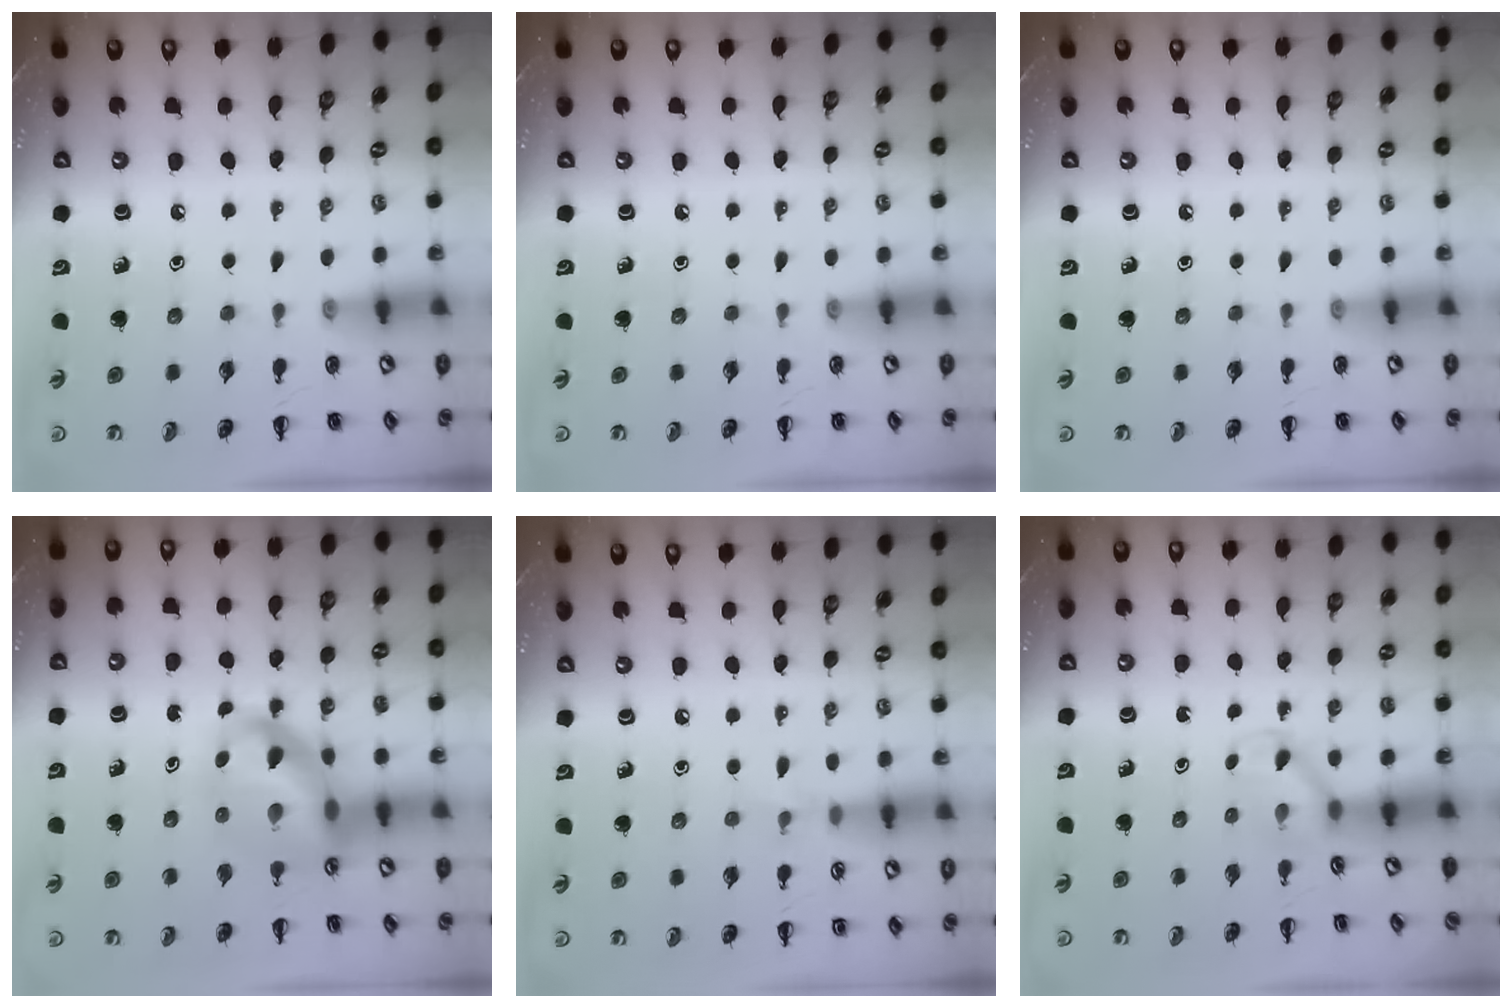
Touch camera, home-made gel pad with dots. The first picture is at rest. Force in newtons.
{"total": 0.0}
{"total": 0.0}
{"total": 9.7, "press": 9.3, "slide": 2.5}
{"total": 4.6, "press": 4.3, "slide": 1.6}
{"total": 3.1, "press": 2.9, "slide": 1.0}